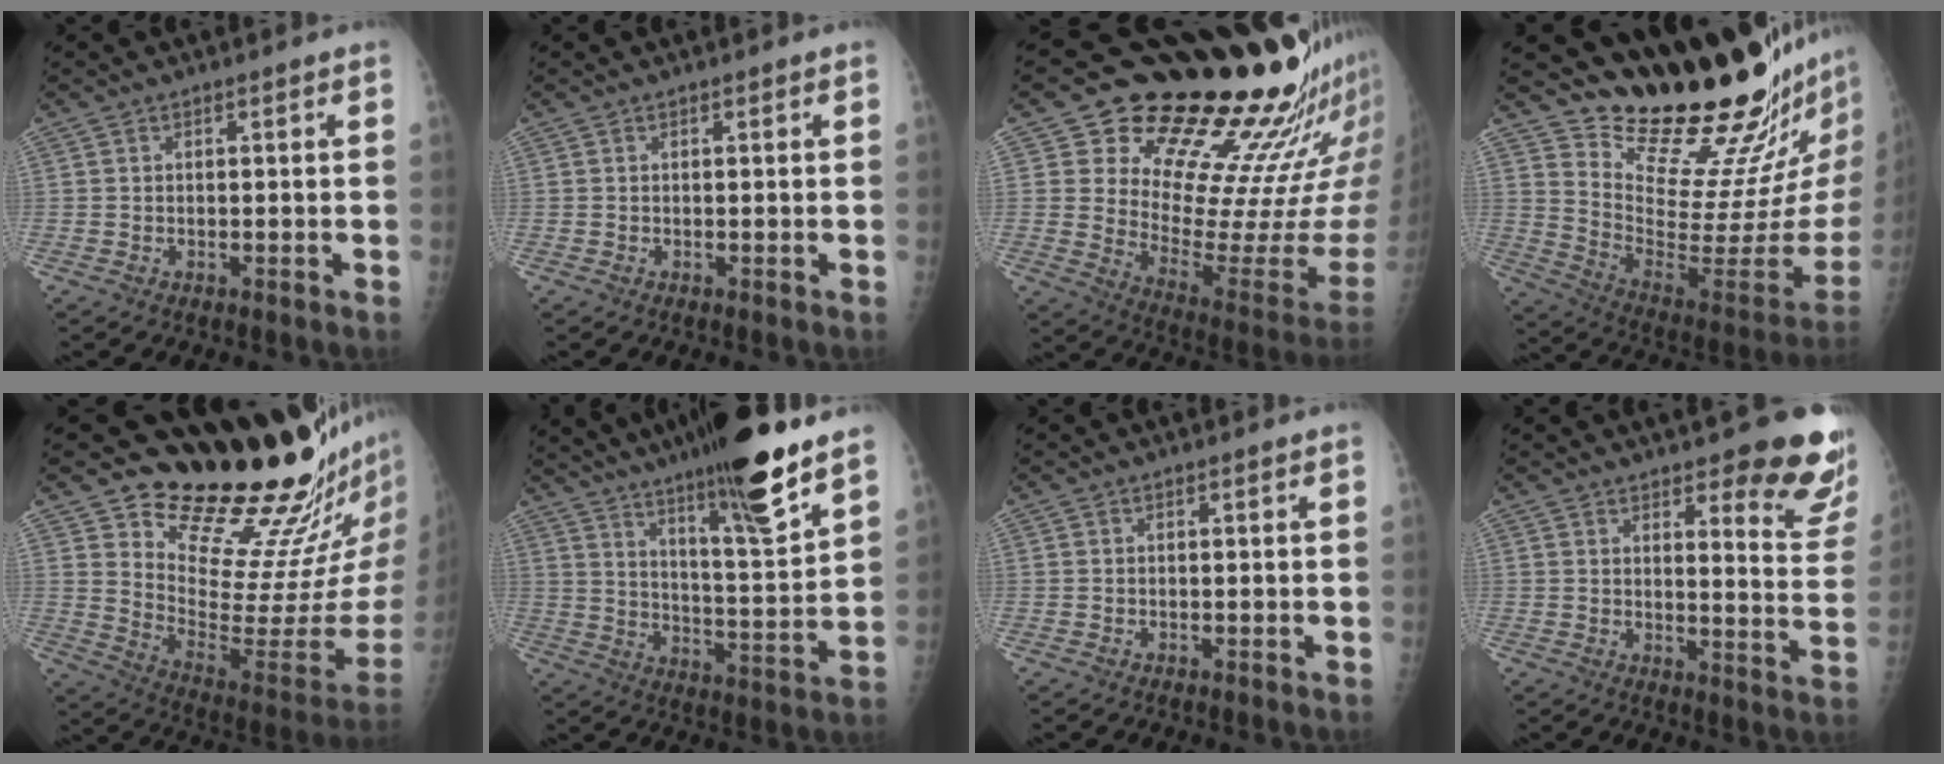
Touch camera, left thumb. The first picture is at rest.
{"total": 0.0}
{"total": 23.6, "force": [18.8, 6.7, 12.6], "torque": [-0.133, -0.168, 0.270]}
{"total": 25.7, "force": [22.6, 3.1, 11.8], "torque": [-0.138, -0.205, 0.330]}
{"total": 22.2, "force": [18.6, 4.8, 11.1], "torque": [-0.114, -0.173, 0.274]}
{"total": 19.7, "force": [13.7, 2.1, 14.0], "torque": [-0.202, -0.069, 0.222]}
{"total": 0.0}
{"total": 14.1, "force": [10.1, 3.6, 9.1], "torque": [-0.070, -0.072, 0.115]}